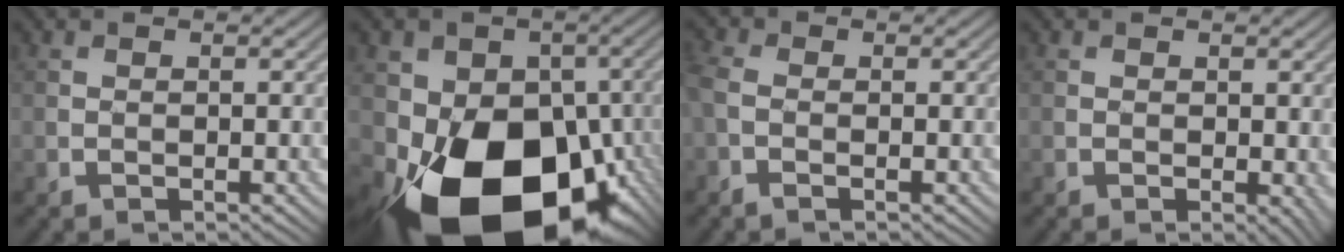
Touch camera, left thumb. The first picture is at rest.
{"total": 19.0, "force": [-6.7, 13.5, 11.5], "torque": [-0.192, -0.038, -0.096]}
{"total": 4.0, "force": [-1.4, 2.3, 3.0], "torque": [-0.075, 0.000, -0.028]}
{"total": 1.8, "force": [-0.2, 1.1, 1.4], "torque": [-0.013, -0.011, 0.003]}